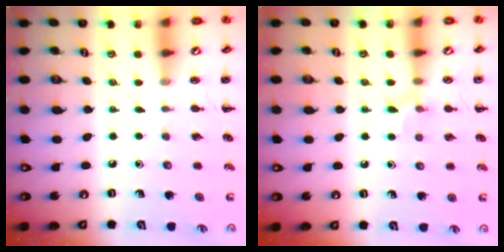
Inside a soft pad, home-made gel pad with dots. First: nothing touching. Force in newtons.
{"total": 7.0, "press": 6.6, "slide": 2.2}